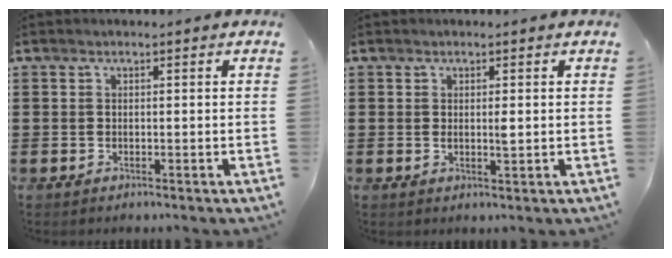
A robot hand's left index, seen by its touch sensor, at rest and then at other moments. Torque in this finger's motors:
{"motor_torque": [0.54, 0.29, 0.20, 0.06]}